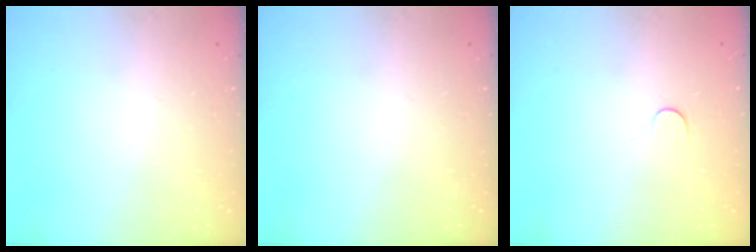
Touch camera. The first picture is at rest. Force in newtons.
{"total": 0.0}
{"total": 2.8, "press": 2.8, "slide": 0.4}